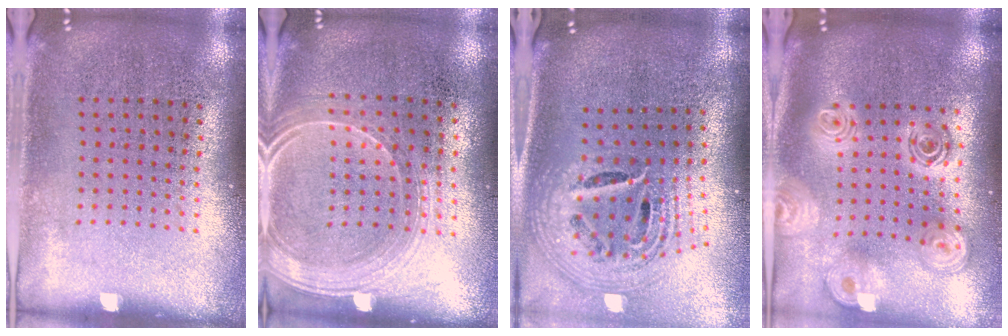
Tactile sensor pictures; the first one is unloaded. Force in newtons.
{"total": 1.7, "press": 1.5, "slide": 0.8}
{"total": 2.5, "press": 1.7, "slide": 1.8}
{"total": 2.5, "press": 1.9, "slide": 1.7}